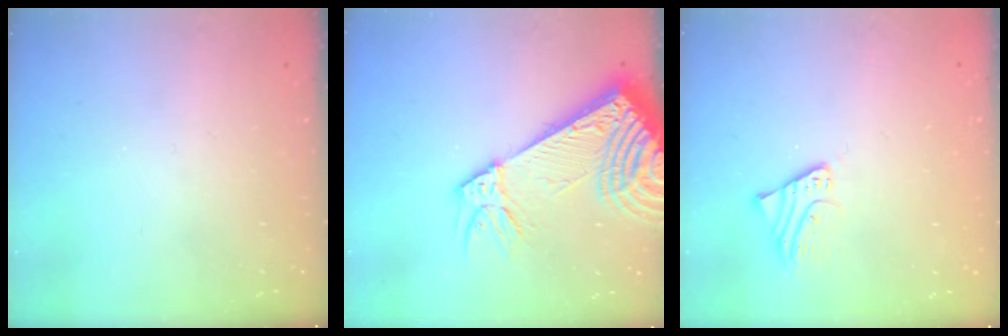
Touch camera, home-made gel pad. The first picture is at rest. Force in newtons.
{"total": 19.5, "press": 19.1, "slide": 3.6}
{"total": 2.6, "press": 2.6, "slide": 0.2}